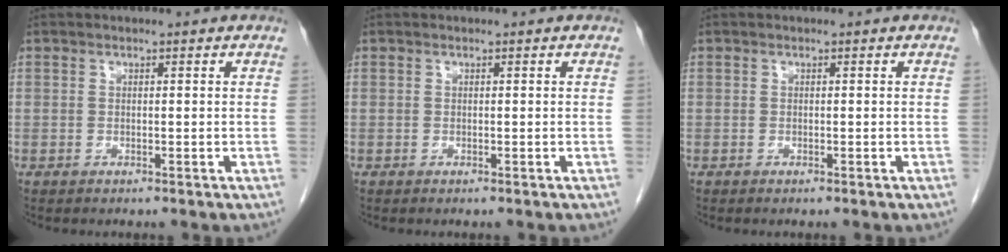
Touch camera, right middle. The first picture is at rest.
{"total": 0.0}
{"total": 0.0}